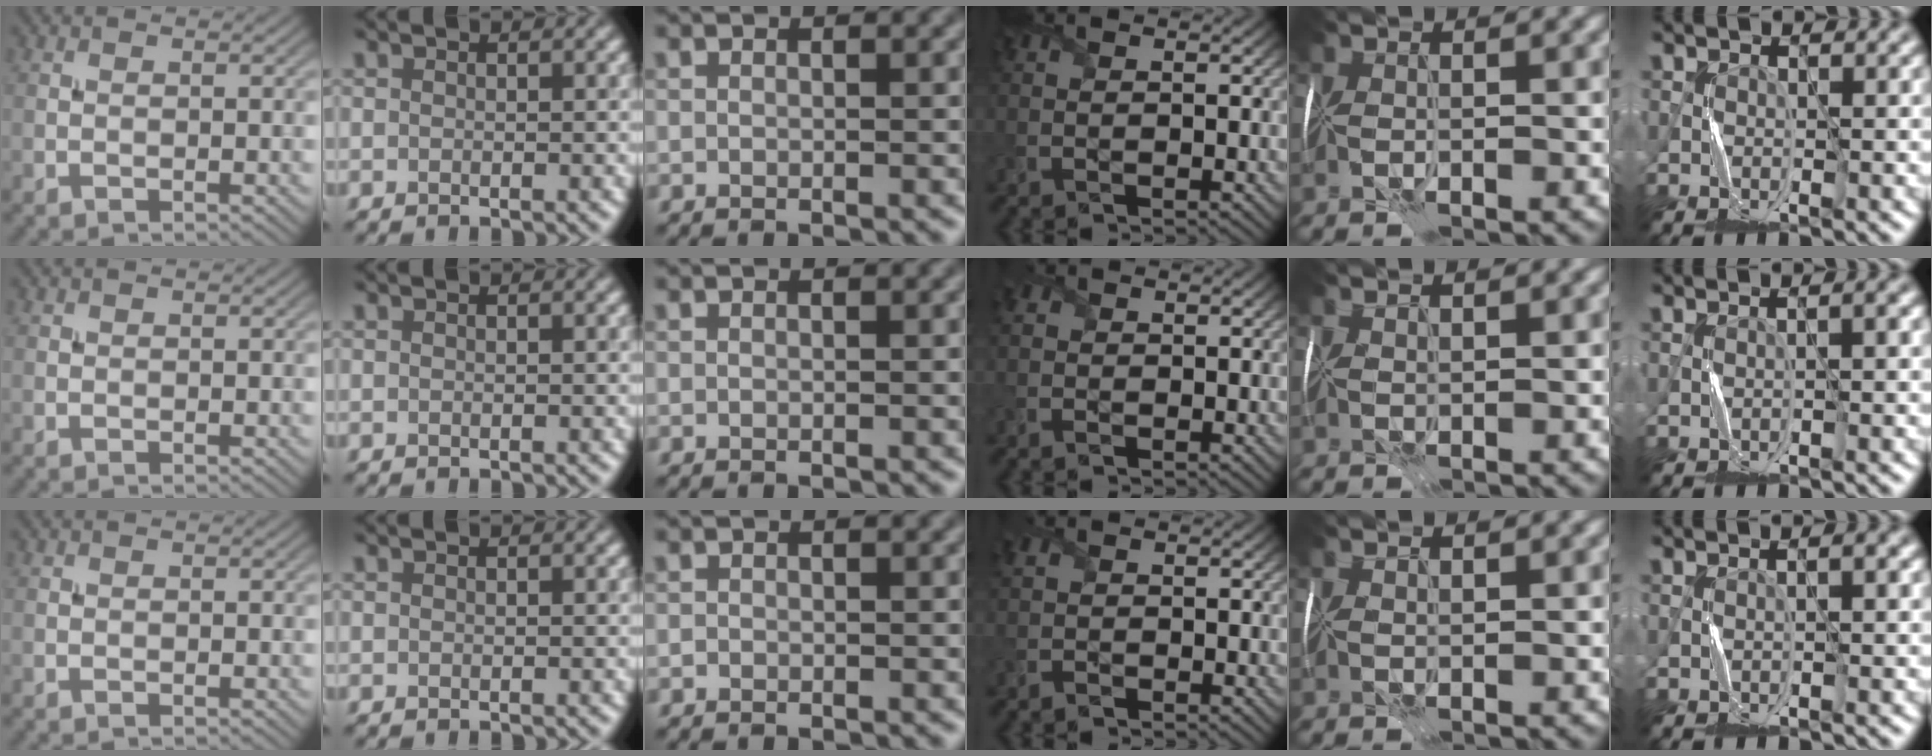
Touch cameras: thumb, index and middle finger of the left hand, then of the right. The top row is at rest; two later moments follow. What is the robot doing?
{"motion": "fold", "object": "handkerchief"}